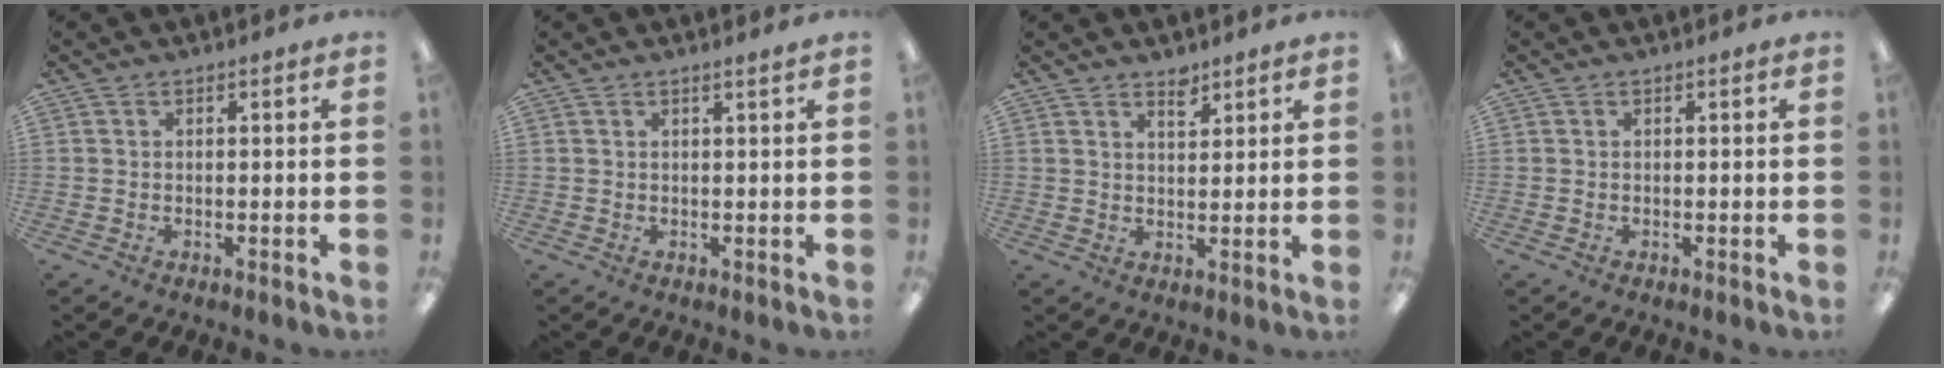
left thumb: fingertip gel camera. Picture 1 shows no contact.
{"total": 0.9, "force": [0.8, -0.1, 0.5], "torque": [-0.008, -0.002, 0.014]}
{"total": 3.3, "force": [2.8, 1.5, 0.9], "torque": [0.000, -0.021, 0.048]}
{"total": 0.0}